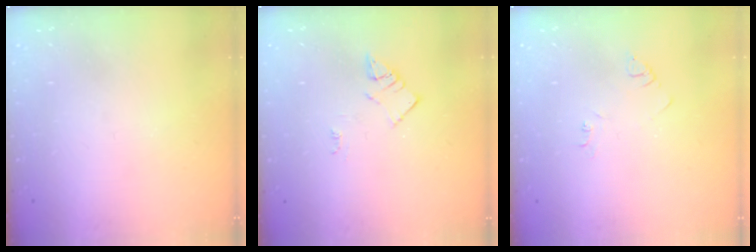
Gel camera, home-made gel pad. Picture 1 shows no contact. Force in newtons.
{"total": 2.7, "press": 2.6, "slide": 0.4}
{"total": 3.0, "press": 3.0, "slide": 0.4}